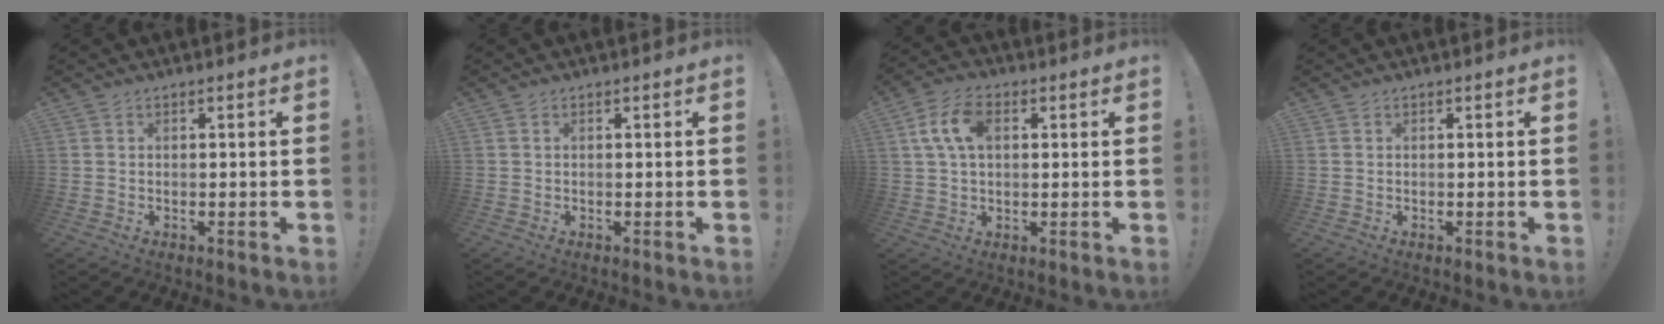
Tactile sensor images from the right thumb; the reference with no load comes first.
{"total": 0.0}
{"total": 10.1, "force": [2.5, 6.2, 7.5], "torque": [-0.140, 0.006, 0.045]}
{"total": 0.0}